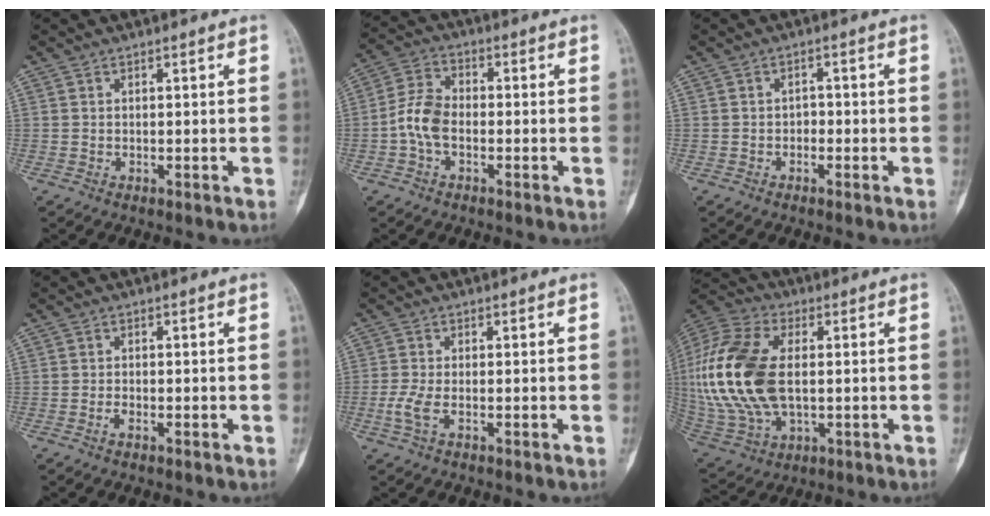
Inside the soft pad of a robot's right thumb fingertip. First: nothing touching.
{"total": 6.9, "force": [-1.7, 4.3, 5.1], "torque": [-0.102, 0.023, -0.044]}
{"total": 1.5, "force": [-0.8, 1.2, 0.5], "torque": [0.006, 0.009, -0.019]}
{"total": 1.2, "force": [-0.7, 0.5, 0.8], "torque": [-0.017, 0.001, -0.017]}
{"total": 3.2, "force": [-1.1, 1.2, 2.7], "torque": [-0.075, -0.005, -0.025]}
{"total": 22.5, "force": [0.9, 13.0, 18.3], "torque": [-0.406, -0.002, 0.023]}